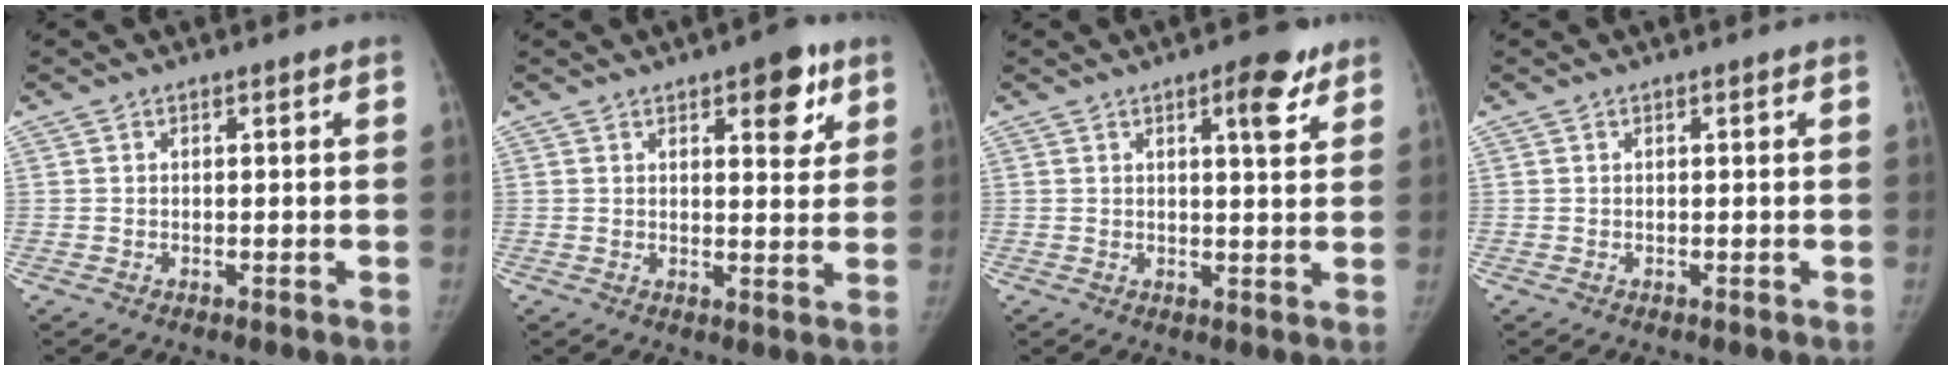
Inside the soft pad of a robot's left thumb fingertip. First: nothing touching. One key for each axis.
{"total": 7.6, "fx": 4.0, "fy": 3.3, "fz": 5.6, "tx": -0.045, "ty": -0.016, "tz": 0.047}
{"total": 6.2, "fx": 3.4, "fy": 1.9, "fz": 4.8, "tx": -0.052, "ty": -0.015, "tz": 0.041}
{"total": 0.0}